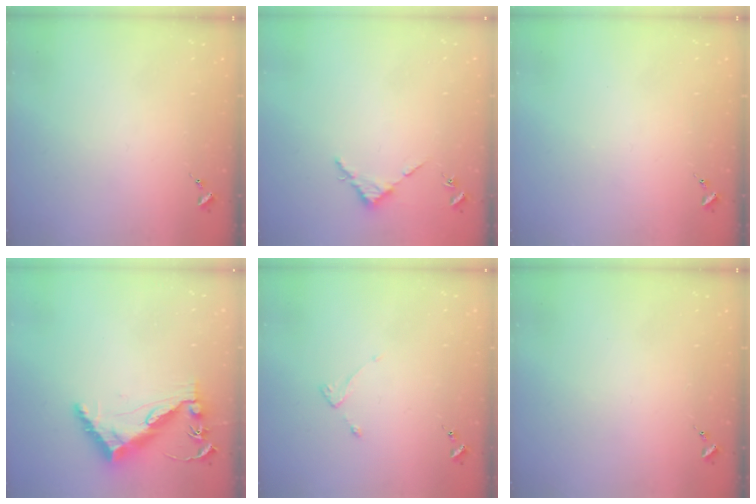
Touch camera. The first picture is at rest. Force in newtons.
{"total": 2.7, "press": 2.7, "slide": 0.3}
{"total": 0.0}
{"total": 12.8, "press": 12.8, "slide": 0.8}
{"total": 2.2, "press": 2.1, "slide": 0.4}
{"total": 0.0}